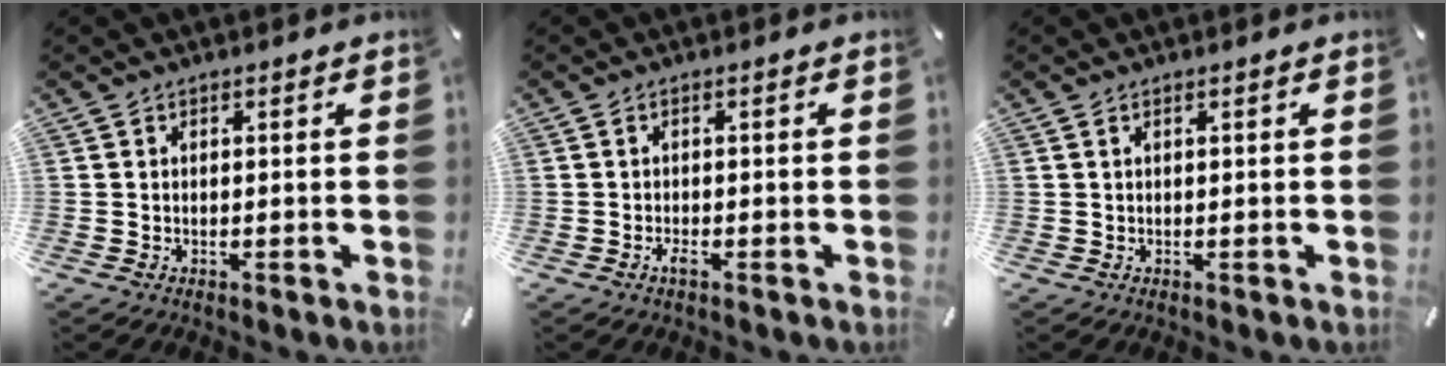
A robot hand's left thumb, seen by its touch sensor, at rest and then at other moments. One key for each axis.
{"total": 1.8, "fx": -0.9, "fy": 0.4, "fz": 1.5, "tx": -0.035, "ty": -0.002, "tz": -0.019}
{"total": 0.5, "fx": 0.1, "fy": 0.1, "fz": 0.5, "tx": -0.010, "ty": 0.000, "tz": 0.002}